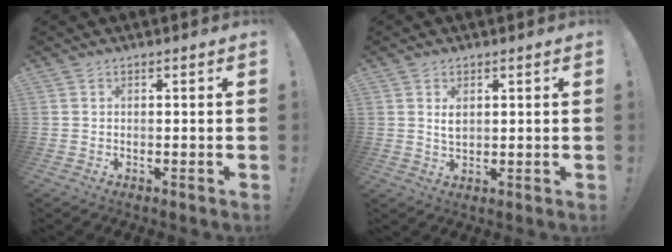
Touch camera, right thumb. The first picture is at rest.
{"total": 2.9, "force": [1.0, 1.7, 2.1], "torque": [-0.024, -0.006, 0.014]}